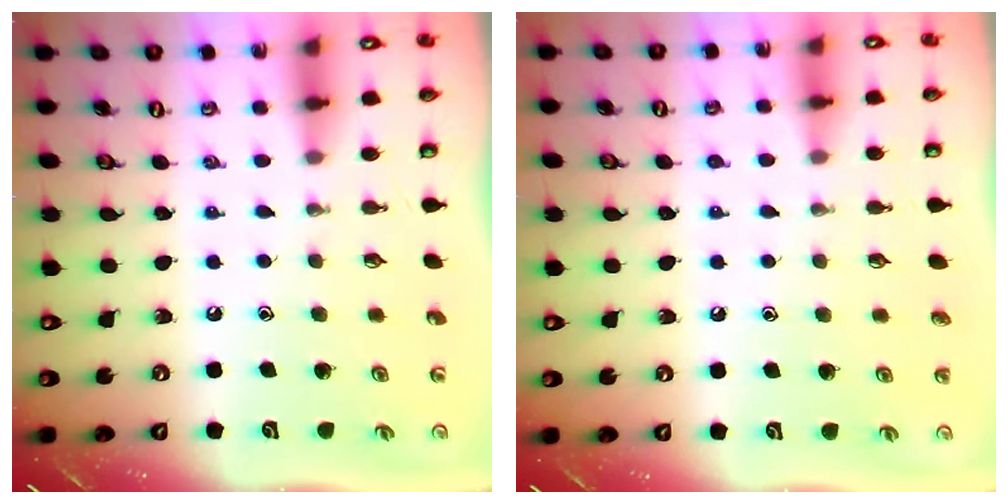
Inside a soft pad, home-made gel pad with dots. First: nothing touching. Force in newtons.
{"total": 3.1, "press": 3.1, "slide": 0.3}